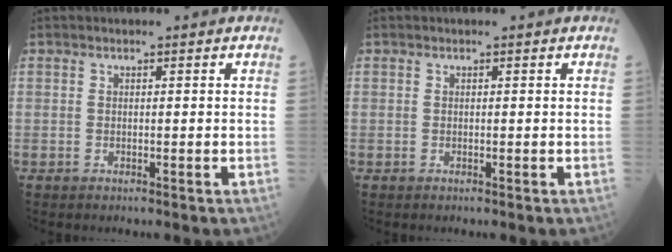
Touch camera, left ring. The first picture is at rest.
{"total": 0.0}